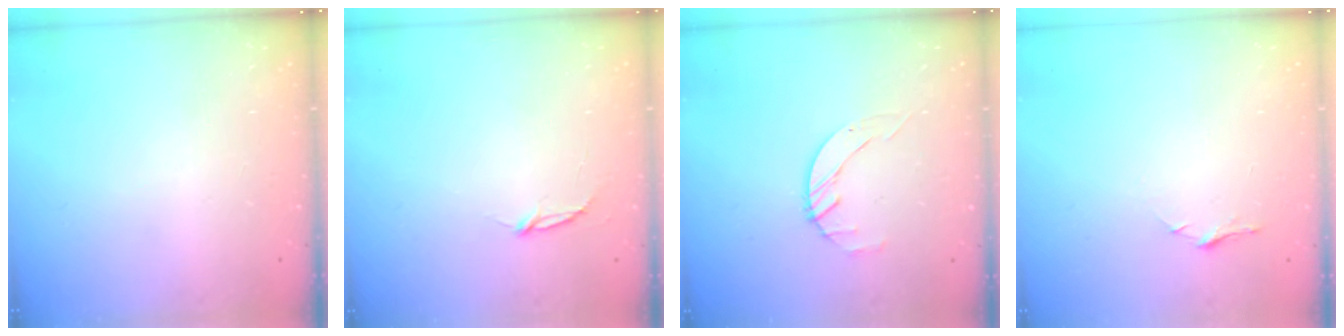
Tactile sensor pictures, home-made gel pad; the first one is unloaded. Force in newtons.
{"total": 2.8, "press": 2.8, "slide": 0.3}
{"total": 2.0, "press": 2.0, "slide": 0.3}
{"total": 5.7, "press": 5.6, "slide": 0.6}